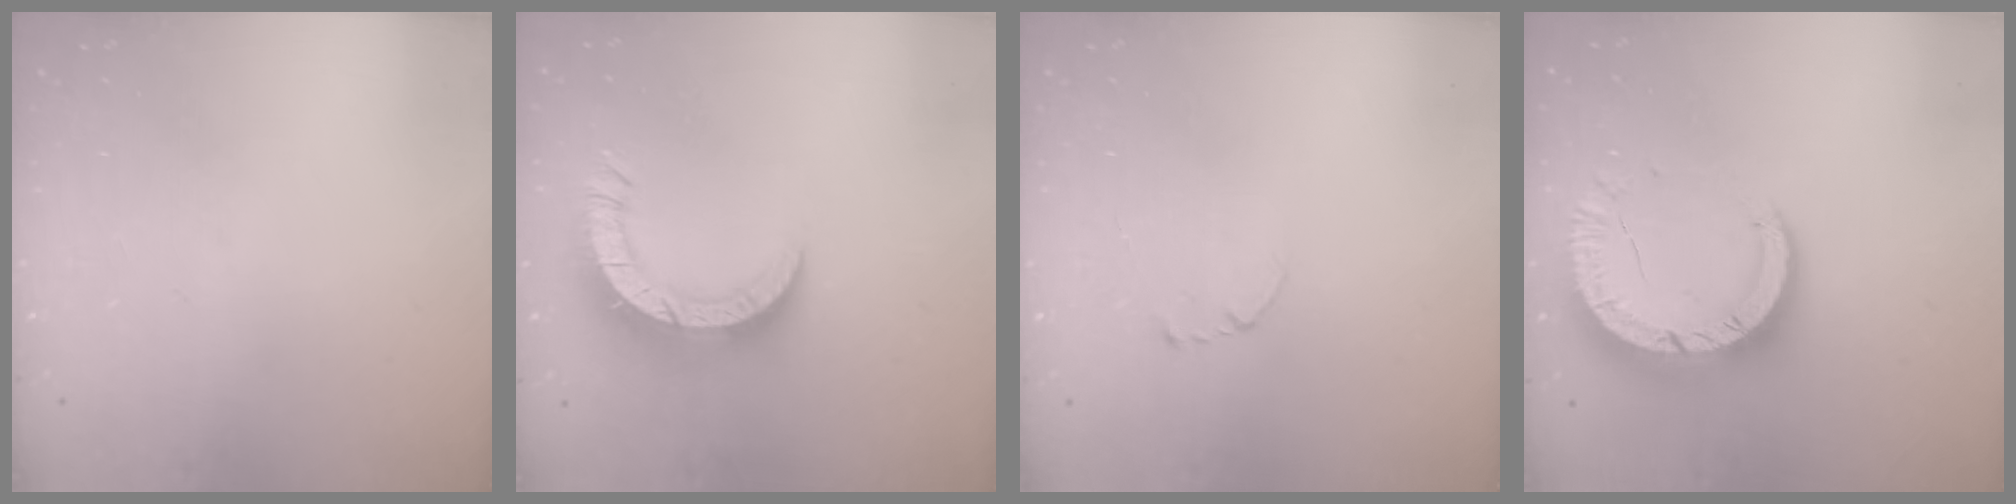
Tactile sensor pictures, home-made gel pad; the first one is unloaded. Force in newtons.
{"total": 10.0, "press": 9.9, "slide": 1.2}
{"total": 2.7, "press": 2.7, "slide": 0.3}
{"total": 14.1, "press": 14.1, "slide": 1.2}